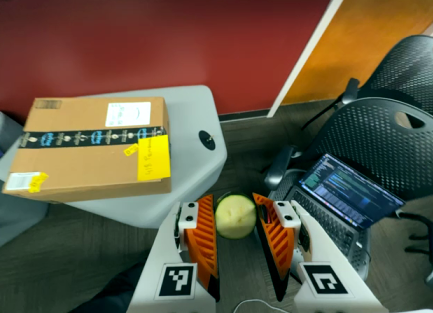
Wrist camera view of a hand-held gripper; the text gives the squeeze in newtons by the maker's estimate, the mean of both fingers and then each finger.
{"total": 7.5, "left": 7.6, "right": 7.5}